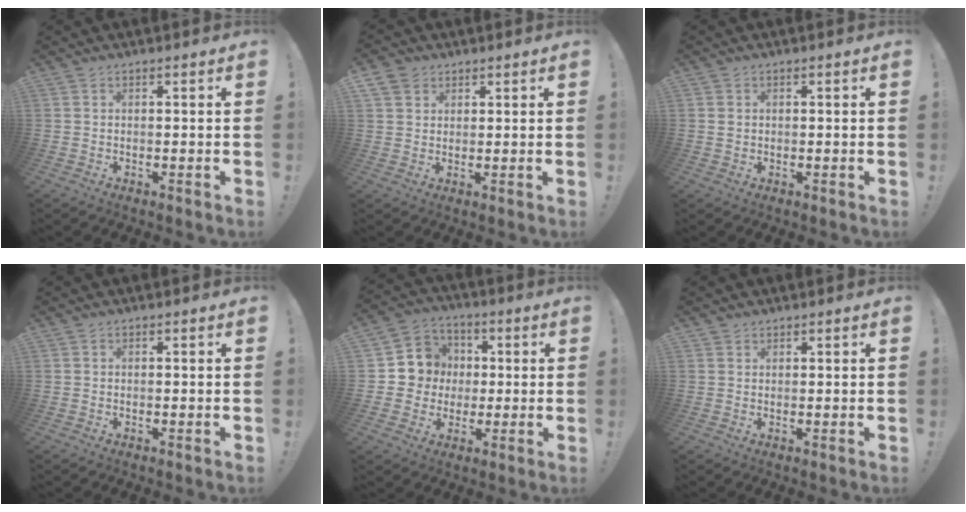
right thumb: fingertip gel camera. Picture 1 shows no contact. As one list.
[{"total": 4.9, "force": [2.8, 4.0, 1.0], "torque": [-0.017, -0.013, 0.054]}, {"total": 1.1, "force": [0.4, 1.0, 0.3], "torque": [-0.003, 0.002, 0.007]}, {"total": 0.0}, {"total": 9.6, "force": [-0.6, 9.4, 1.9], "torque": [-0.022, 0.012, 0.002]}, {"total": 1.3, "force": [1.0, 0.8, 0.0], "torque": [0.001, -0.003, 0.019]}]